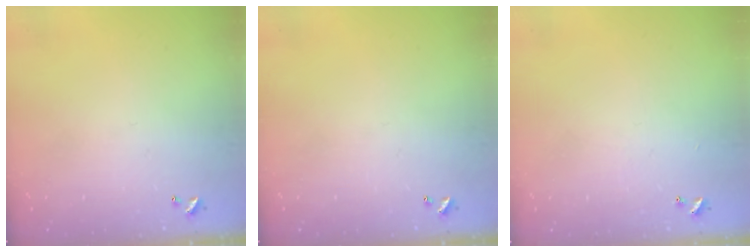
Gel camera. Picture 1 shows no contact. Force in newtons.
{"total": 0.0}
{"total": 1.9, "press": 1.9, "slide": 0.5}